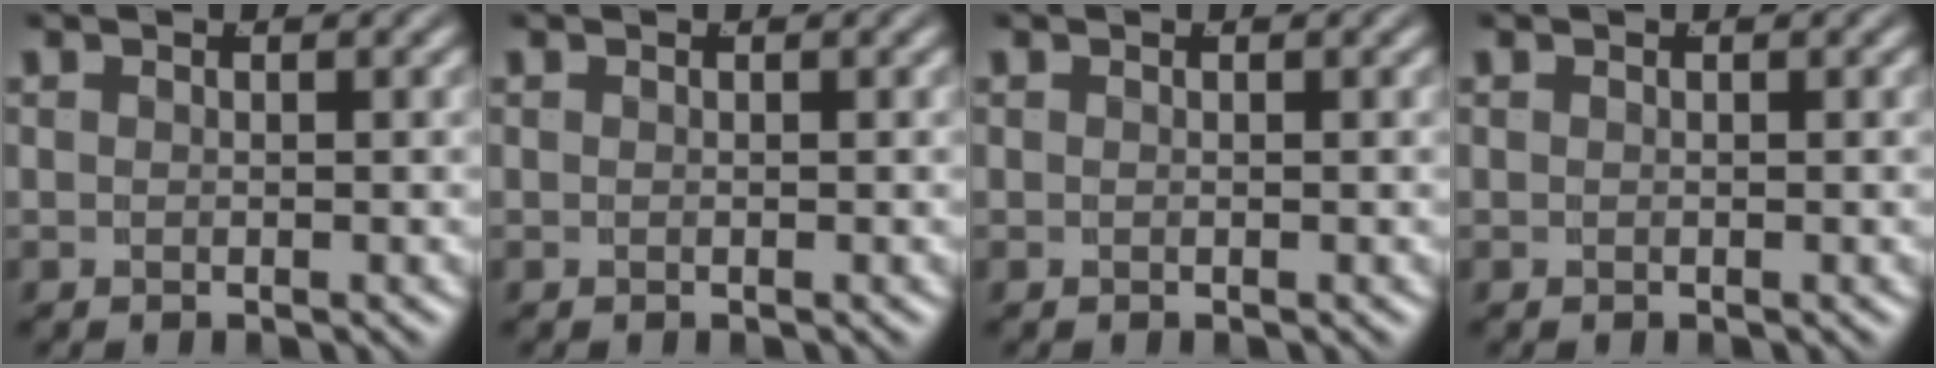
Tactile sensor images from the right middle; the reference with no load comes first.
{"total": 0.0}
{"total": 0.0}
{"total": 0.0}